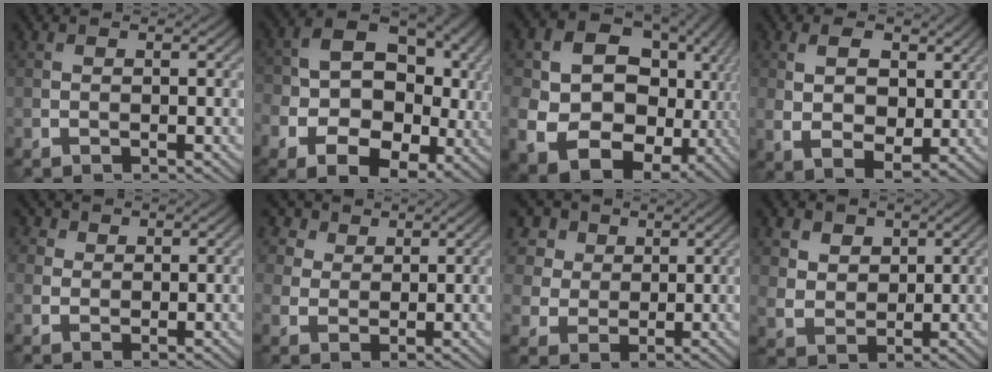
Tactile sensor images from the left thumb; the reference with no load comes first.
{"total": 14.6, "force": [-2.5, 10.0, 10.3], "torque": [-0.160, -0.008, -0.030]}
{"total": 17.4, "force": [-0.1, 14.1, 10.3], "torque": [-0.203, -0.032, 0.034]}
{"total": 7.2, "force": [2.1, 4.5, 5.2], "torque": [-0.112, -0.010, 0.042]}
{"total": 3.1, "force": [1.9, 2.2, 1.0], "torque": [-0.031, 0.001, 0.036]}
{"total": 6.2, "force": [3.9, 4.1, 2.5], "torque": [-0.087, -0.001, 0.077]}
{"total": 9.3, "force": [4.3, 7.3, 3.9], "torque": [-0.158, 0.014, 0.084]}
{"total": 5.4, "force": [3.0, 4.0, 2.2], "torque": [-0.081, -0.009, 0.064]}